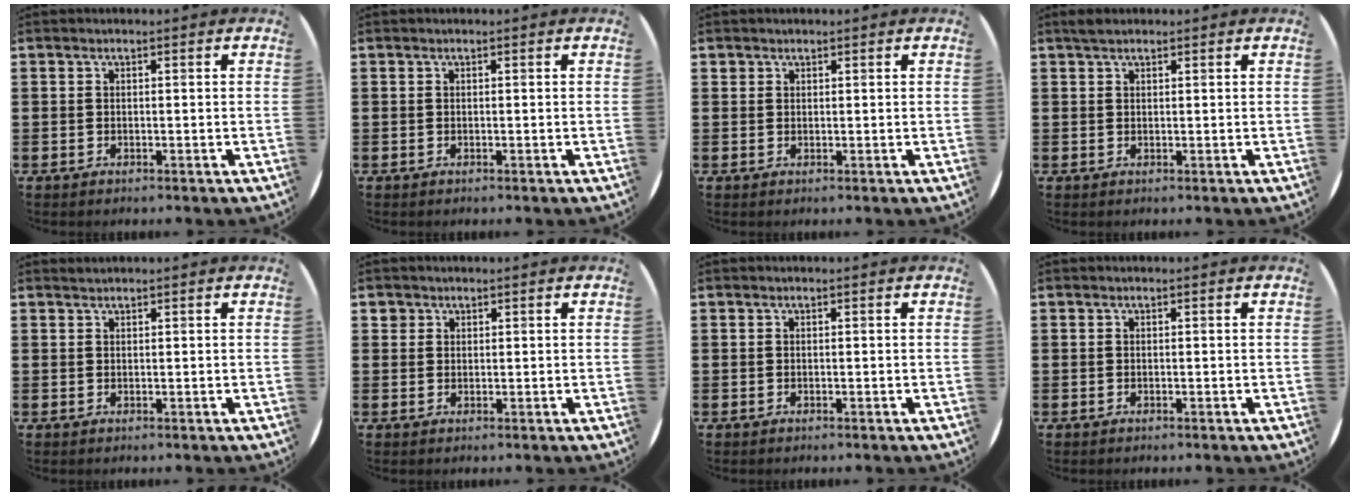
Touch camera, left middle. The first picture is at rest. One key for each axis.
{"total": 0.0}
{"total": 0.7, "fx": 0.6, "fy": 0.4, "fz": -0.1, "tx": 0.008, "ty": 0.000, "tz": 0.010}
{"total": 1.3, "fx": 1.1, "fy": 0.5, "fz": 0.4, "tx": -0.002, "ty": 0.001, "tz": 0.019}
{"total": 0.5, "fx": 0.5, "fy": -0.1, "fz": 0.0, "tx": -0.001, "ty": 0.001, "tz": 0.010}
{"total": 1.3, "fx": 1.1, "fy": 0.8, "fz": 0.0, "tx": 0.013, "ty": -0.005, "tz": 0.019}
{"total": 0.0}
{"total": 0.0}